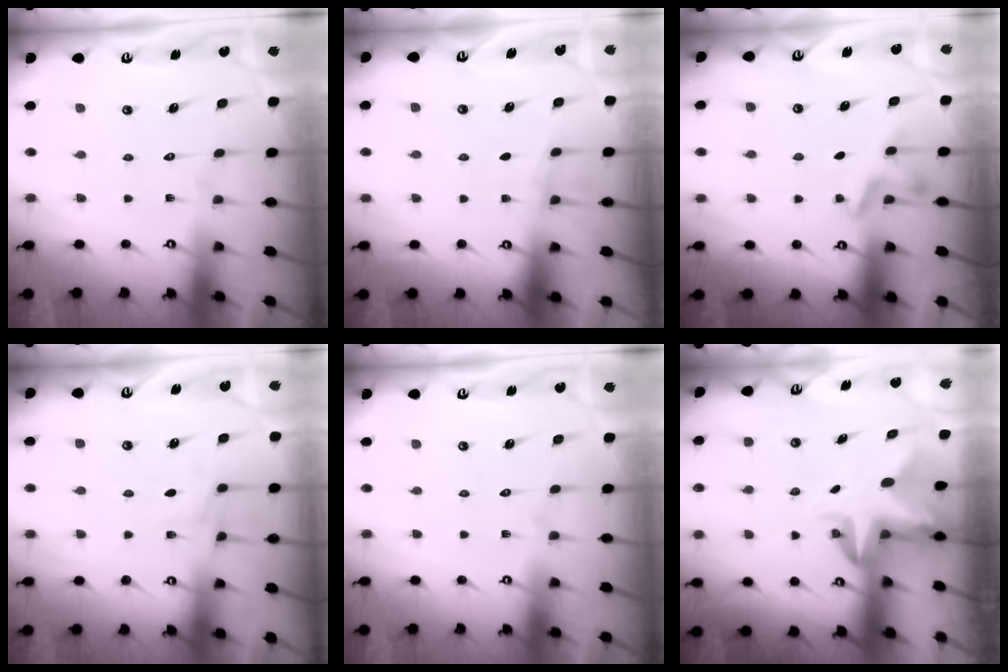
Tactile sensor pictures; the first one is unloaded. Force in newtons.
{"total": 3.0, "press": 2.9, "slide": 0.4}
{"total": 3.3, "press": 2.9, "slide": 1.4}
{"total": 6.5, "press": 6.5, "slide": 0.4}
{"total": 0.0}
{"total": 5.0, "press": 4.9, "slide": 0.3}